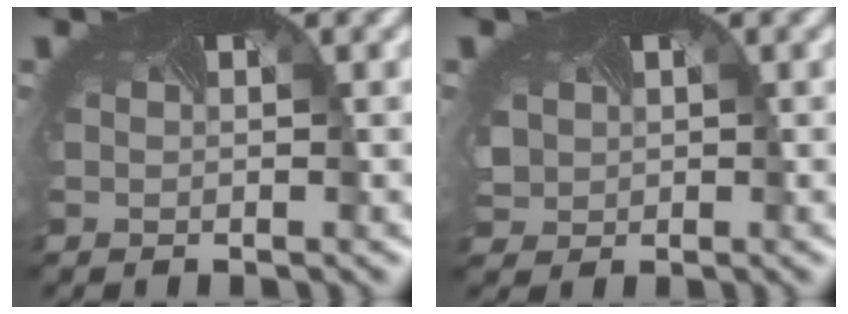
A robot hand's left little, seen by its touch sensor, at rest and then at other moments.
{"total": 2.3, "force": [0.2, 2.1, 0.8], "torque": [-0.034, 0.002, 0.006]}